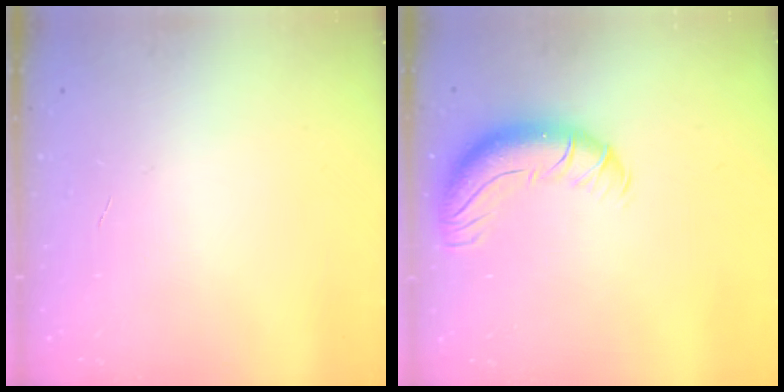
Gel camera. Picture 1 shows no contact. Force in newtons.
{"total": 11.5, "press": 11.4, "slide": 1.7}